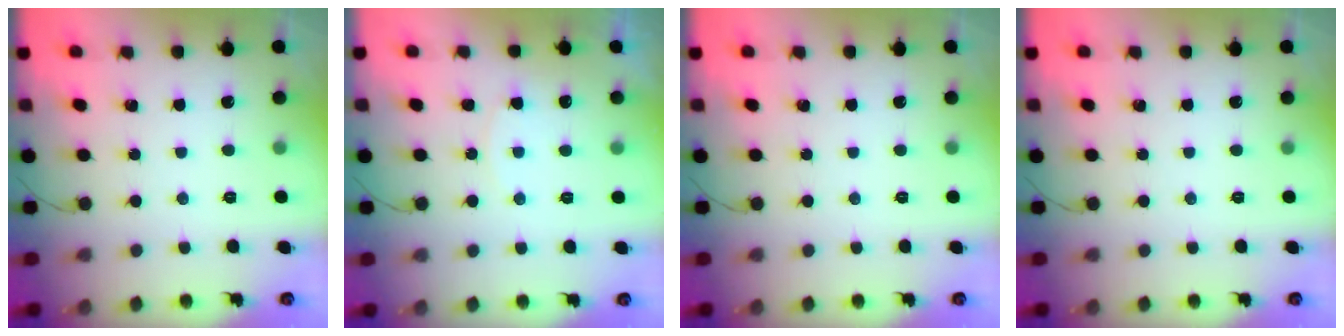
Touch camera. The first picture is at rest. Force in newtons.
{"total": 5.7, "press": 5.6, "slide": 0.6}
{"total": 0.0}
{"total": 0.0}